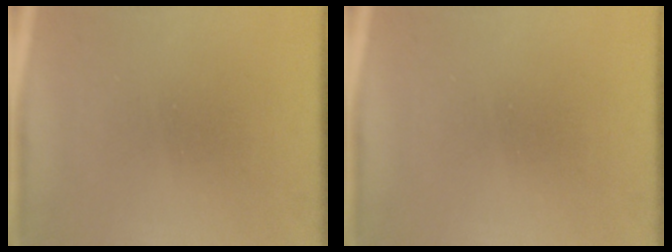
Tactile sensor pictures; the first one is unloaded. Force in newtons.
{"total": 0.0}